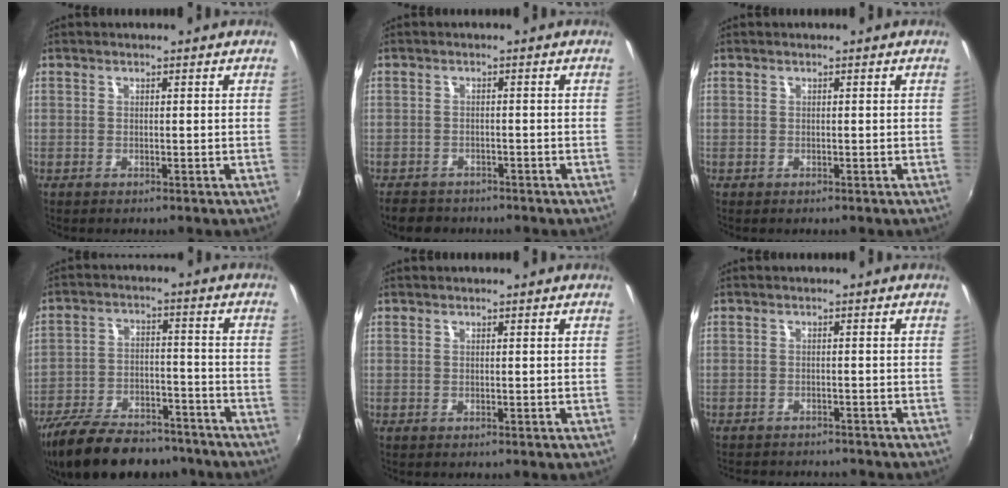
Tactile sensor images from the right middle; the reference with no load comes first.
{"total": 4.8, "force": [-4.0, 2.4, 1.1], "torque": [-0.038, -0.007, -0.065]}
{"total": 0.0}
{"total": 21.4, "force": [-17.2, 8.1, 9.9], "torque": [-0.205, -0.014, -0.257]}
{"total": 0.0}
{"total": 7.1, "force": [-6.6, 1.8, 1.9], "torque": [-0.053, -0.014, -0.094]}